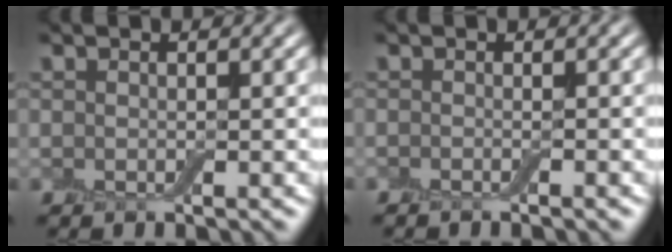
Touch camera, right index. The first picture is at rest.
{"total": 0.6, "force": [-0.6, 0.0, 0.1], "torque": [-0.003, -0.003, -0.013]}